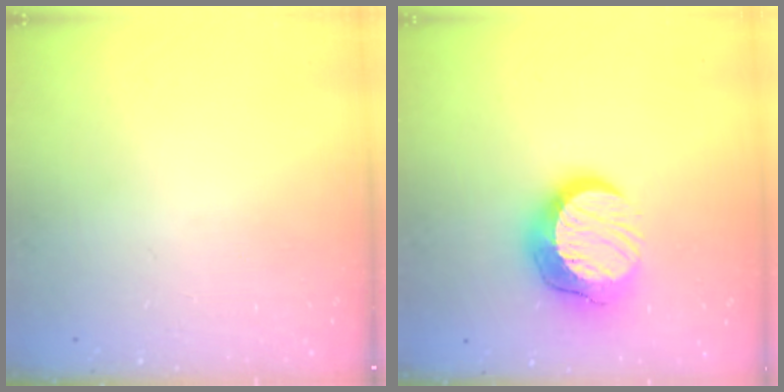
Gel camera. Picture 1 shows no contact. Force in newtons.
{"total": 15.1, "press": 15.1, "slide": 1.1}